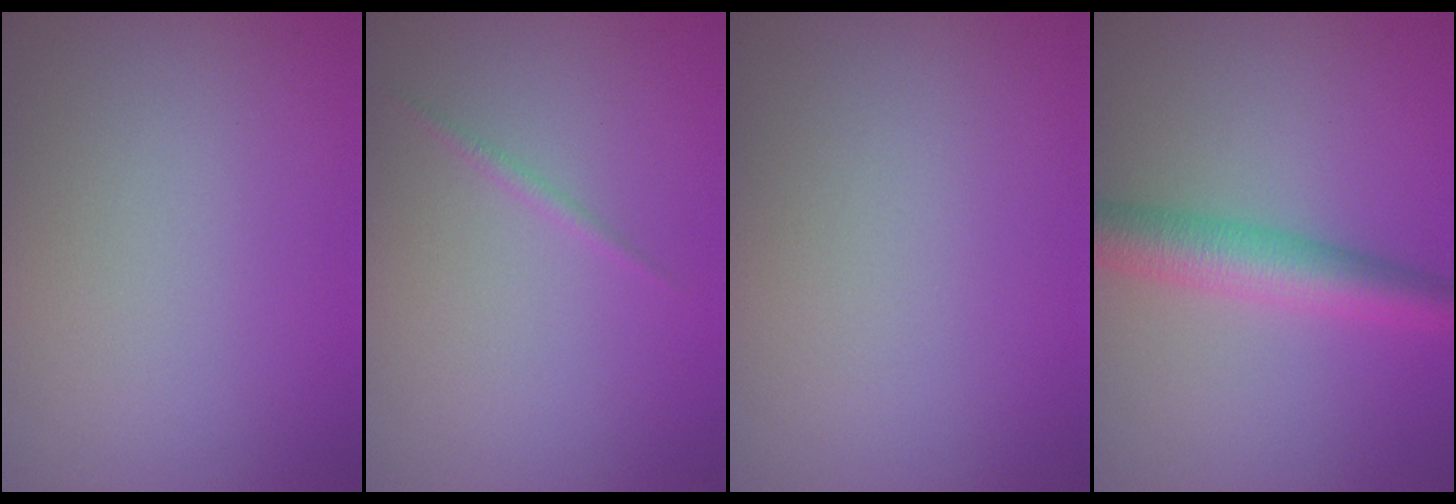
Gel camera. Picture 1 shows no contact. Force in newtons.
{"total": 0.6, "press": 0.6, "slide": 0.0}
{"total": 0.0}
{"total": 5.0, "press": 5.0, "slide": 0.0}